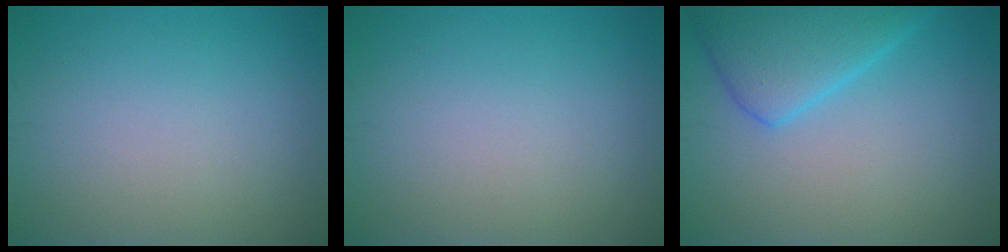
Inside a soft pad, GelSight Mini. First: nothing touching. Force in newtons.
{"total": 0.0}
{"total": 5.4, "press": 5.4, "slide": 0.3}